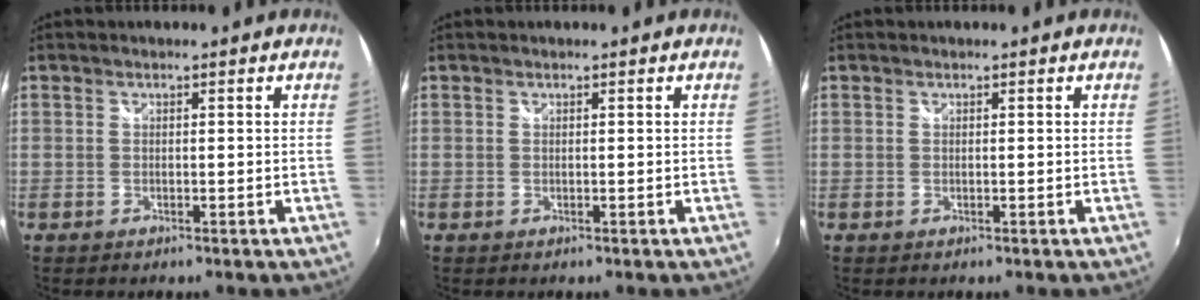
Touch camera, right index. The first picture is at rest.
{"total": 0.0}
{"total": 0.0}